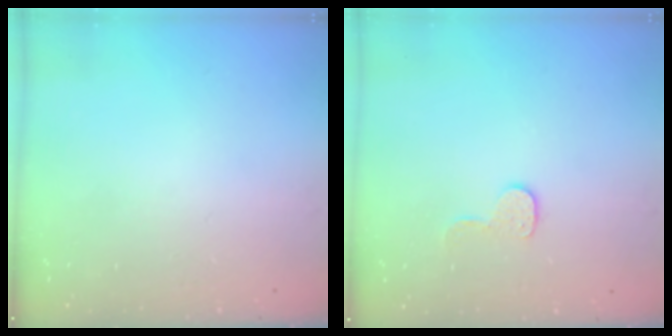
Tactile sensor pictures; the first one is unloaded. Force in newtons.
{"total": 6.1, "press": 6.1, "slide": 0.2}